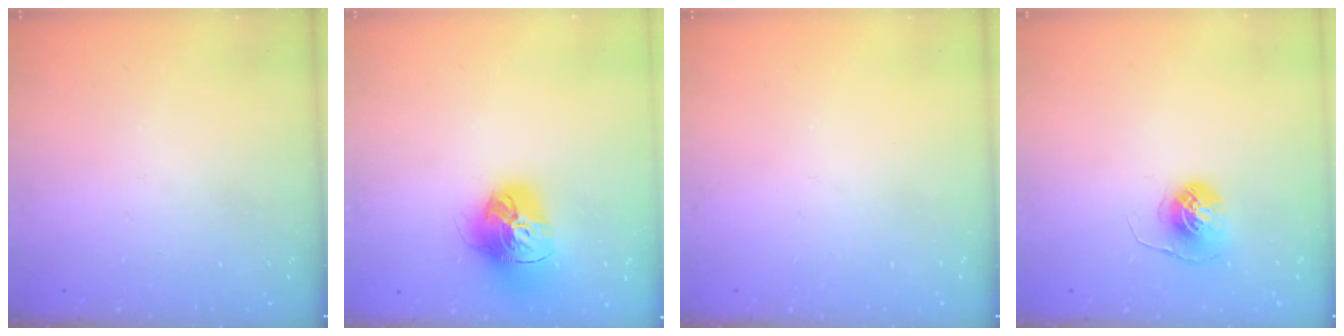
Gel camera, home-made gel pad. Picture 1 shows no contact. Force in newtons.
{"total": 17.0, "press": 16.9, "slide": 1.7}
{"total": 0.0}
{"total": 6.0, "press": 6.0, "slide": 0.3}